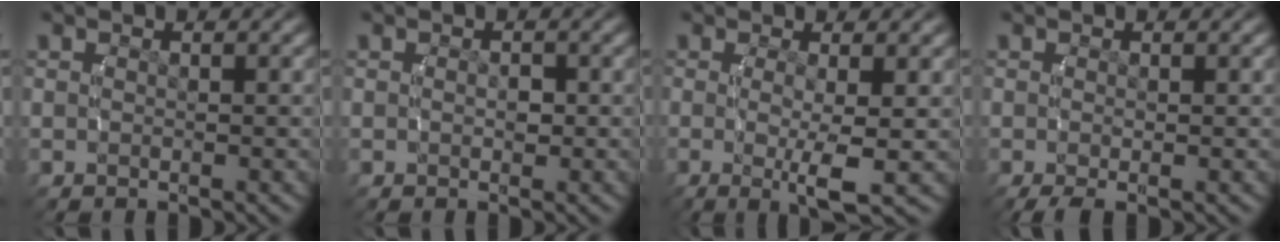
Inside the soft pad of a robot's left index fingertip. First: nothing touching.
{"total": 0.6, "force": [-0.1, 0.4, 0.5], "torque": [-0.007, -0.003, 0.002]}
{"total": 4.1, "force": [-1.0, 0.5, 4.0], "torque": [-0.073, -0.022, -0.008]}
{"total": 1.3, "force": [-0.9, 0.4, 0.9], "torque": [-0.017, -0.011, -0.010]}